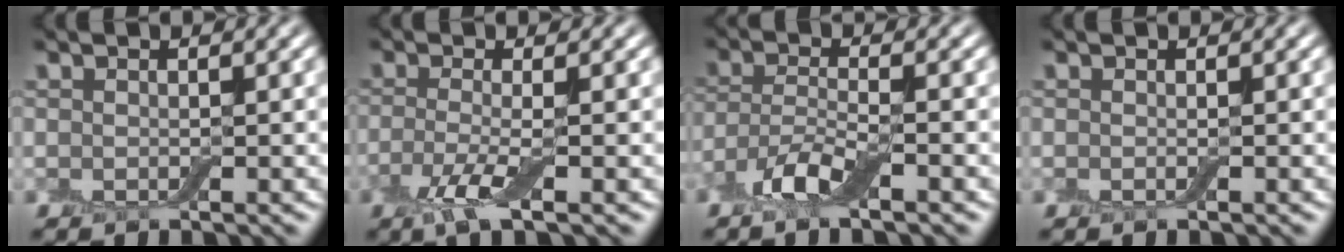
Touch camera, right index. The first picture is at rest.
{"total": 2.7, "force": [-1.1, 0.6, 2.4], "torque": [-0.056, -0.005, -0.025]}
{"total": 3.2, "force": [-2.3, 0.9, 2.1], "torque": [-0.046, 0.003, -0.052]}
{"total": 0.0}